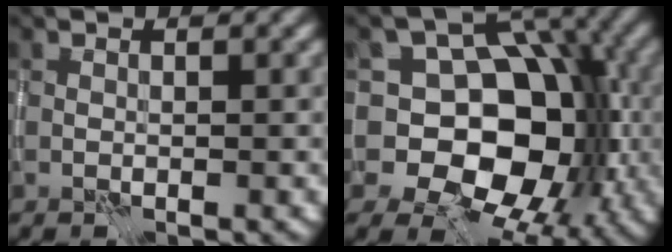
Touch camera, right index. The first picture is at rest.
{"total": 12.1, "force": [-1.4, 9.0, 7.9], "torque": [-0.075, 0.010, -0.043]}